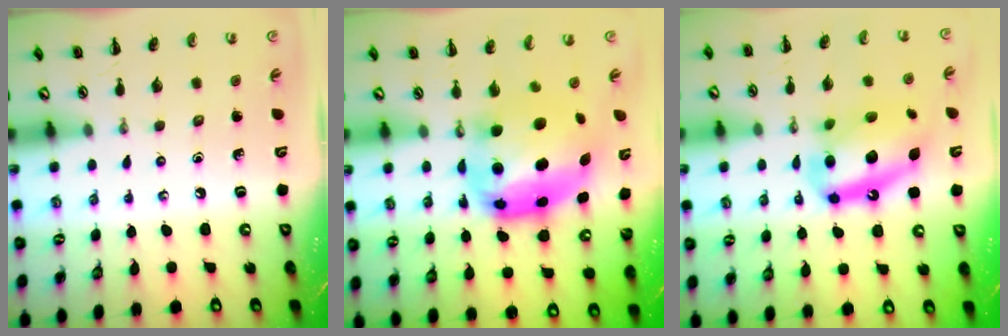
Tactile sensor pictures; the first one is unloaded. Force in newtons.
{"total": 8.3, "press": 8.0, "slide": 1.9}
{"total": 16.1, "press": 15.6, "slide": 3.8}